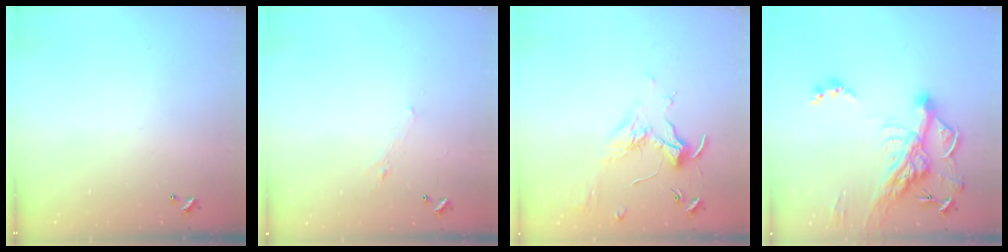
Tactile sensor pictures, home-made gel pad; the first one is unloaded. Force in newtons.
{"total": 0.7, "press": 0.2, "slide": 0.7}
{"total": 1.9, "press": 1.8, "slide": 0.8}
{"total": 18.7, "press": 18.6, "slide": 2.4}